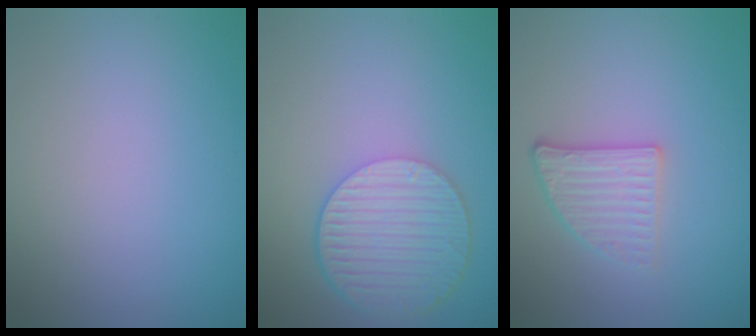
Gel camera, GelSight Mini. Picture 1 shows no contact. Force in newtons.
{"total": 6.1, "press": 4.5, "slide": 4.1}
{"total": 2.8, "press": 2.3, "slide": 1.6}